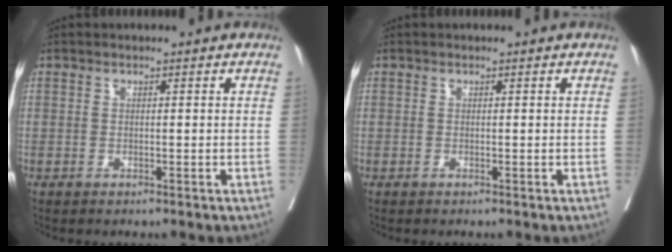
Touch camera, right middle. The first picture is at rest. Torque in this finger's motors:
{"motor_torque": [0.01, -0.02, -0.02, 0.00]}